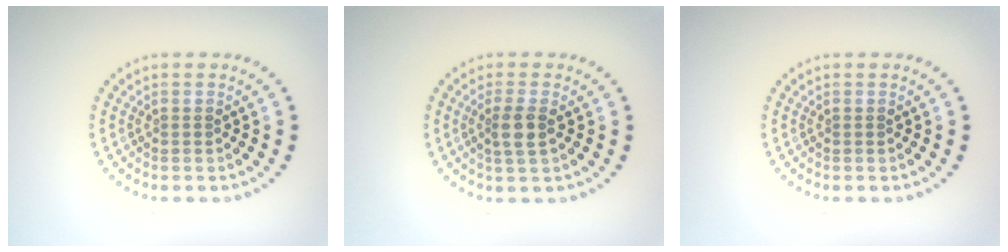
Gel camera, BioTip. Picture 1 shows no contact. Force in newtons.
{"total": 2.1, "press": 1.9, "slide": 1.0}
{"total": 0.0}